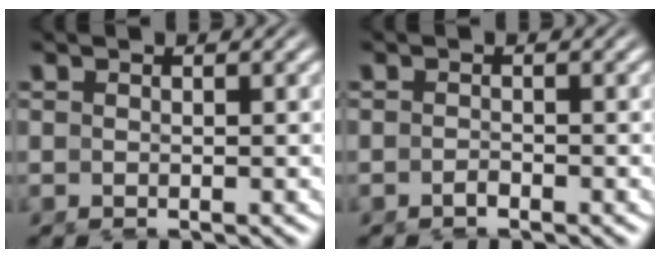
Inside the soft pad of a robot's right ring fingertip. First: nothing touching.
{"total": 0.8, "force": [-0.8, -0.1, 0.1], "torque": [0.003, -0.002, -0.013]}